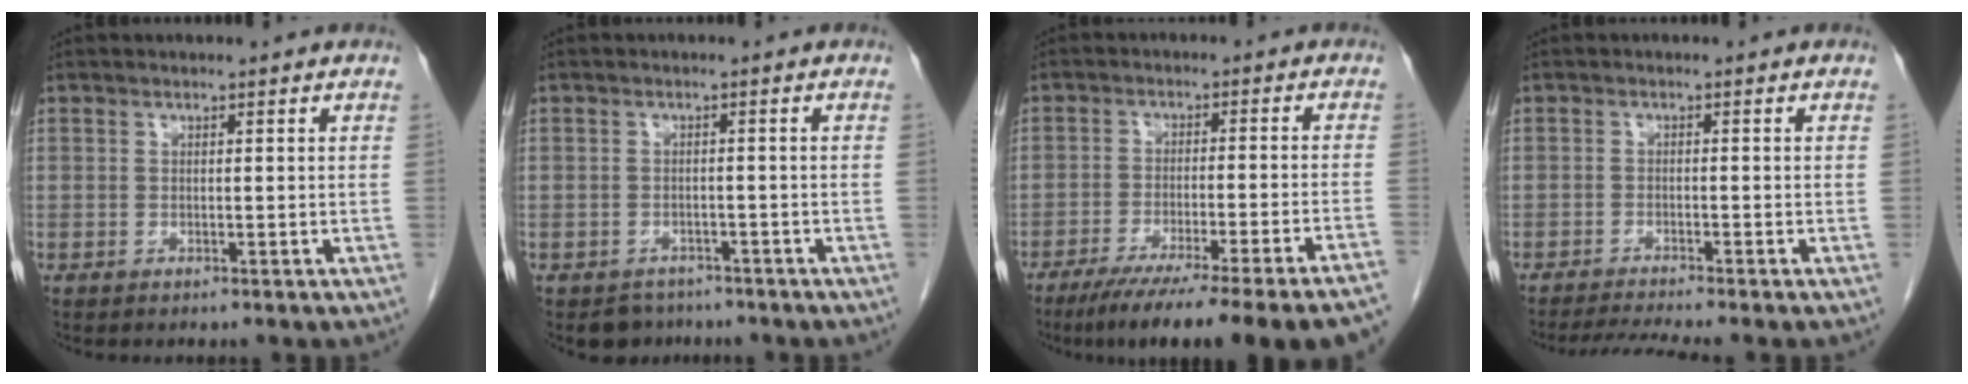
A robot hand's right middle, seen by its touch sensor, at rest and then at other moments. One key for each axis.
{"total": 3.2, "fx": -2.6, "fy": 1.9, "fz": -0.1, "tx": -0.004, "ty": 0.003, "tz": -0.037}
{"total": 21.0, "fx": -17.2, "fy": -0.8, "fz": 12.0, "tx": -0.110, "ty": -0.047, "tz": -0.243}
{"total": 4.7, "fx": -4.1, "fy": -1.3, "fz": 1.8, "tx": -0.035, "ty": -0.019, "tz": -0.071}